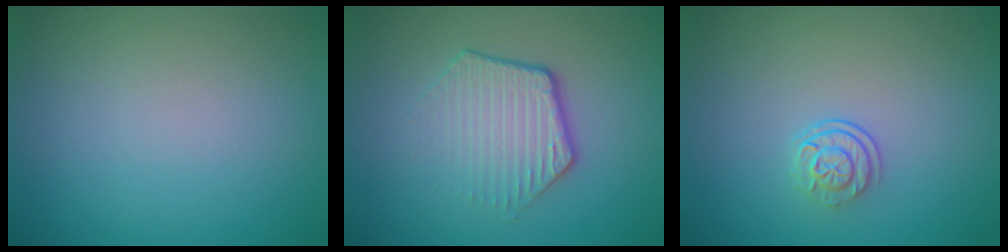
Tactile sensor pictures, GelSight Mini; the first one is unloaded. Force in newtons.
{"total": 4.2, "press": 3.1, "slide": 2.8}
{"total": 2.3, "press": 1.7, "slide": 1.5}